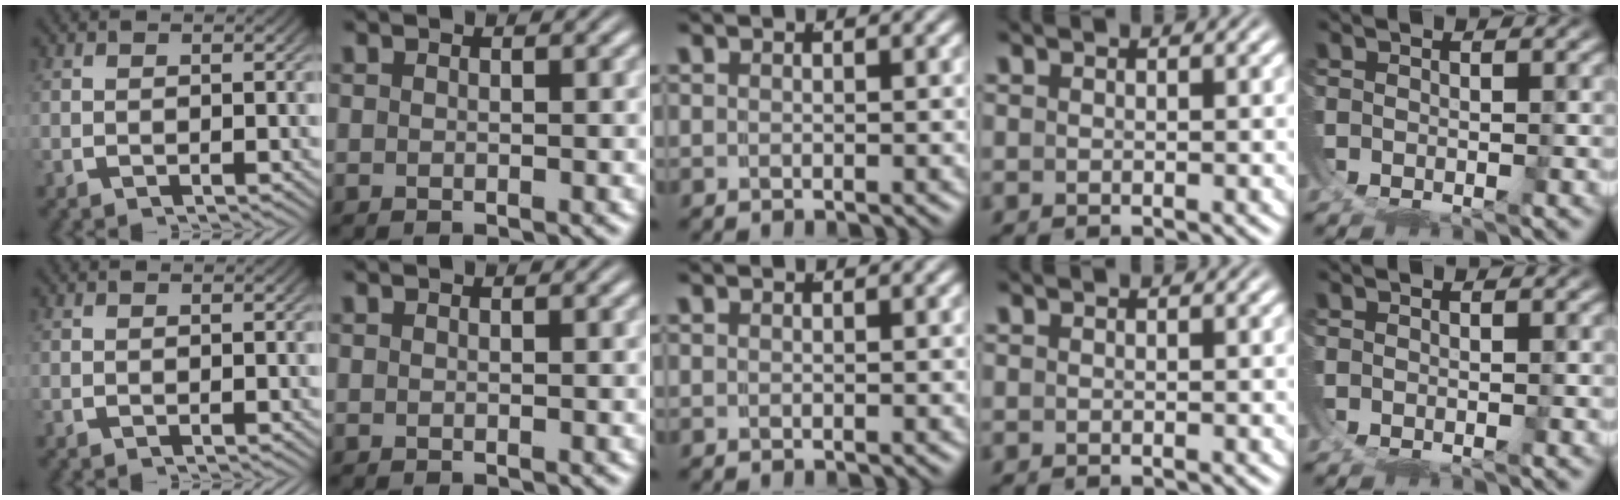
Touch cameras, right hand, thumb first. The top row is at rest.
{}